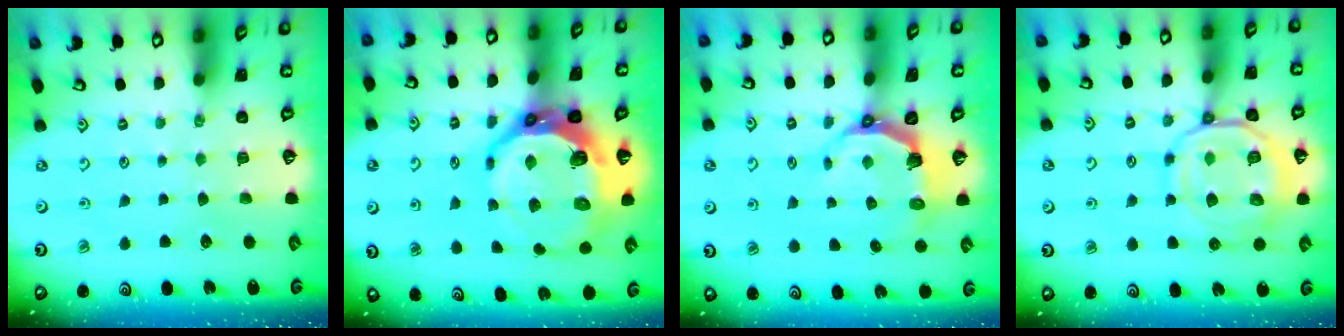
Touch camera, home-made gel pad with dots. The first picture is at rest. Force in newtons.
{"total": 16.9, "press": 16.1, "slide": 5.3}
{"total": 6.8, "press": 5.1, "slide": 4.5}
{"total": 14.0, "press": 13.9, "slide": 1.5}